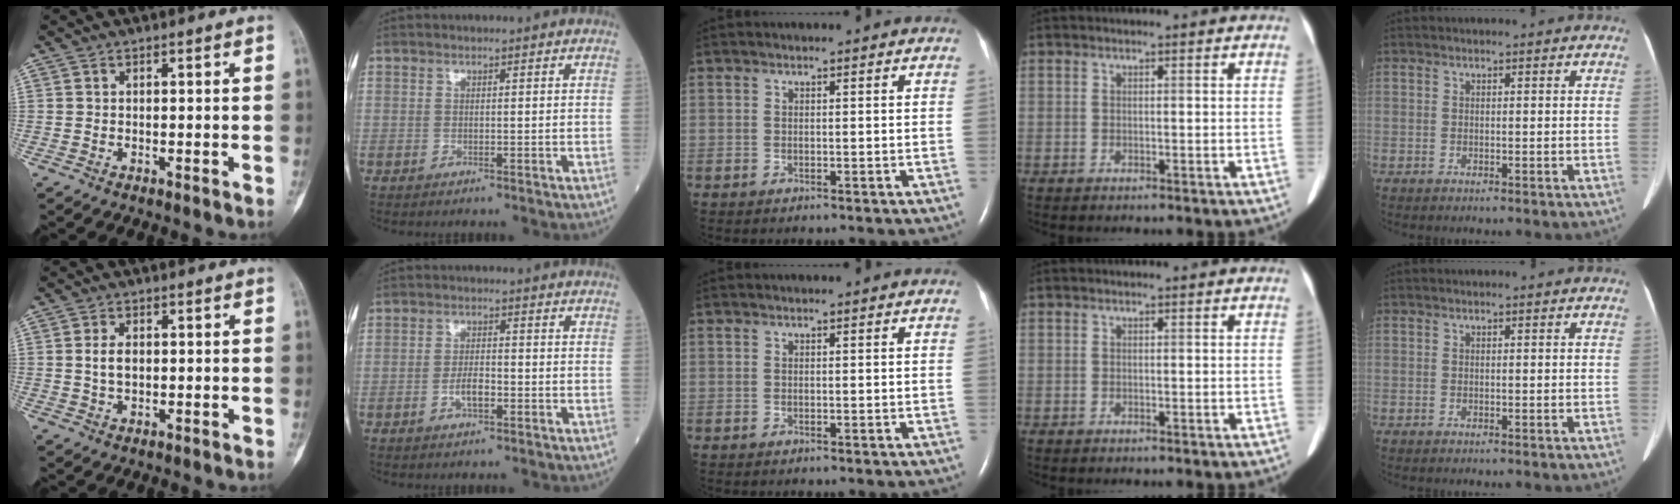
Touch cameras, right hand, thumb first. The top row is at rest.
{"thumb": {"total": 3.4, "force": [0.3, 2.1, 2.6], "torque": [-0.047, 0.001, 0.008]}, "index": {"total": 3.2, "force": [-1.2, 1.1, 2.7], "torque": [-0.052, 0.003, -0.021]}}